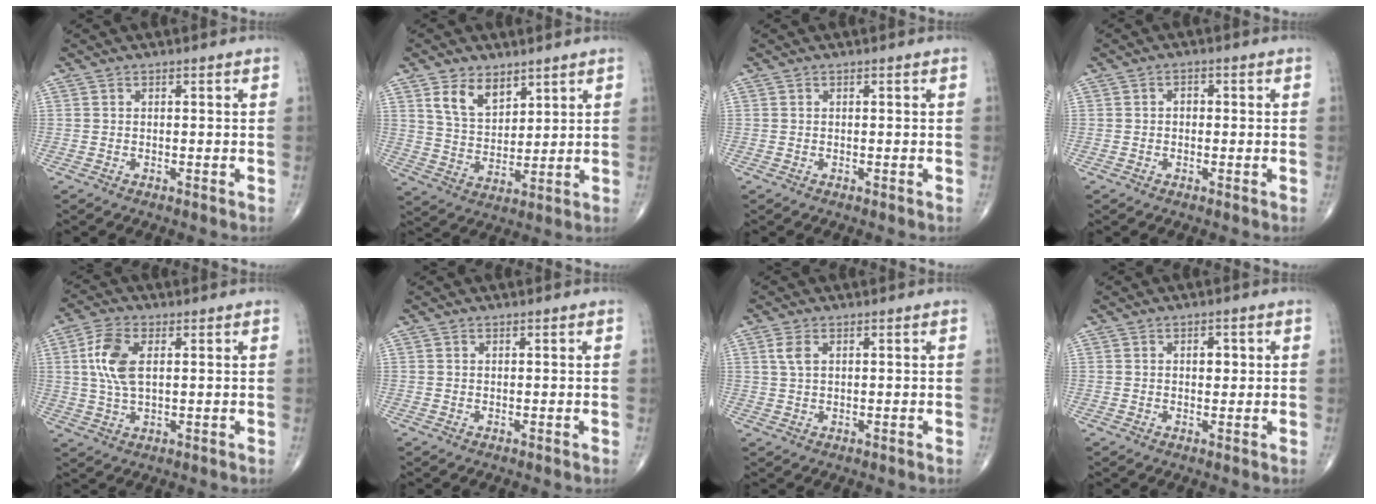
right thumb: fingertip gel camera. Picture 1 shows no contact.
{"total": 8.3, "force": [4.9, 5.0, 4.5], "torque": [-0.058, -0.037, 0.099]}
{"total": 0.0}
{"total": 1.7, "force": [-0.1, 1.3, 1.1], "torque": [-0.005, 0.009, -0.006]}
{"total": 8.3, "force": [1.8, 4.2, 7.0], "torque": [-0.150, 0.002, 0.034]}
{"total": 0.0}
{"total": 2.9, "force": [1.1, 1.6, 2.2], "torque": [-0.046, 0.004, 0.023]}
{"total": 2.5, "force": [0.6, 1.6, 1.8], "torque": [-0.011, 0.000, 0.006]}